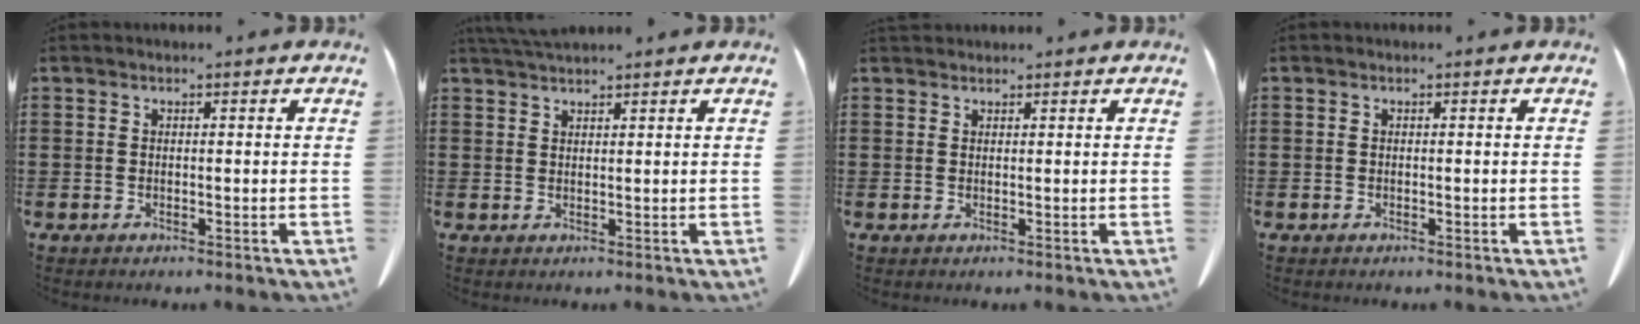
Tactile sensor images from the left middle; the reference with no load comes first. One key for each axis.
{"total": 2.4, "fx": 2.2, "fy": 0.3, "fz": 0.9, "tx": -0.023, "ty": 0.001, "tz": 0.042}
{"total": 0.9, "fx": 0.9, "fy": 0.2, "fz": 0.0, "tx": -0.003, "ty": -0.001, "tz": 0.018}
{"total": 0.0}